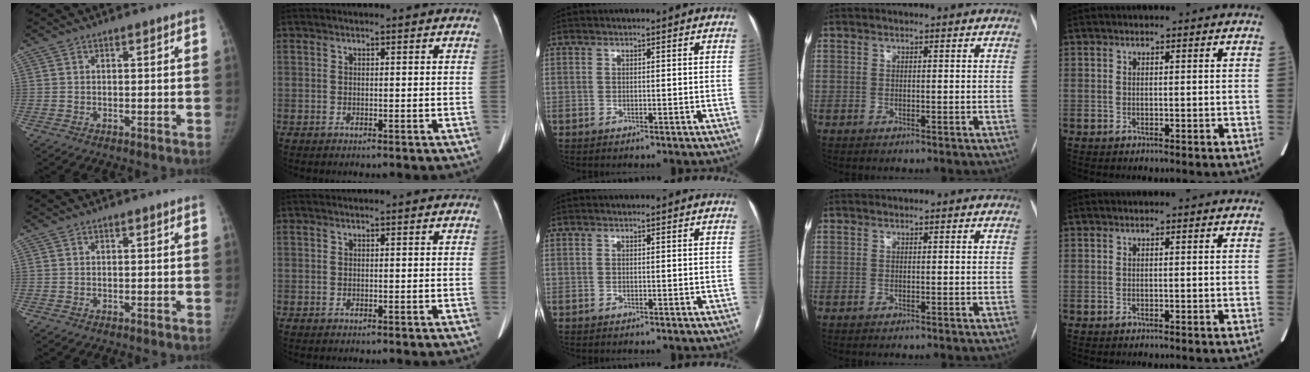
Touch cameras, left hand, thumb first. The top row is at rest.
{}